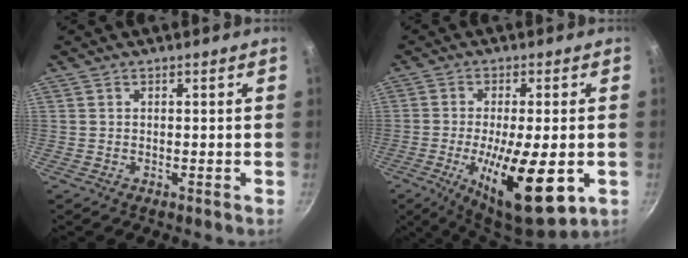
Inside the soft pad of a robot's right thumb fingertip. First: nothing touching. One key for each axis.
{"total": 16.8, "fx": -4.5, "fy": 5.3, "fz": 15.3, "tx": -0.243, "ty": -0.005, "tz": -0.067}